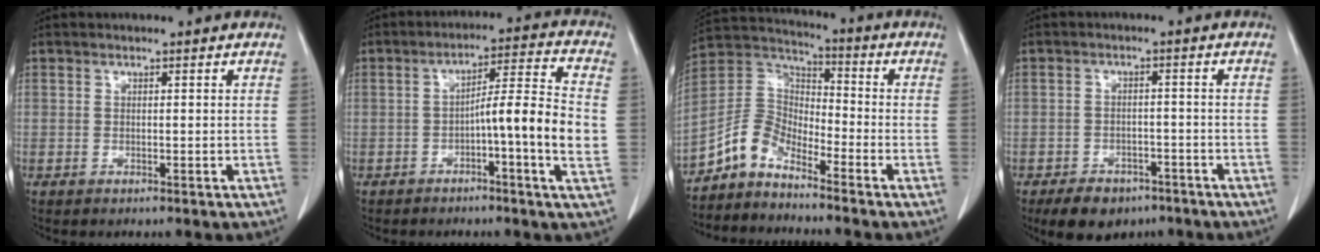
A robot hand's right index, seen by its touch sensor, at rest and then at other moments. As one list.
[{"total": 10.7, "force": [-1.8, -0.3, 10.6], "torque": [-0.160, 0.015, -0.034]}, {"total": 7.3, "force": [-6.2, 2.9, 2.7], "torque": [-0.068, 0.031, -0.131]}, {"total": 7.2, "force": [-5.1, 4.2, 2.7], "torque": [-0.043, 0.002, -0.074]}]